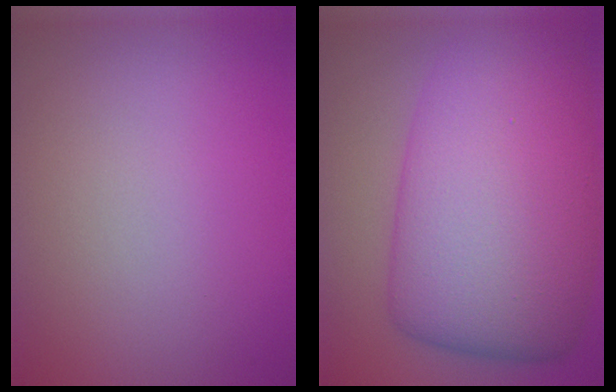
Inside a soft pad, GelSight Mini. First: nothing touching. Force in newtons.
{"total": 13.6, "press": 13.6, "slide": 0.2}